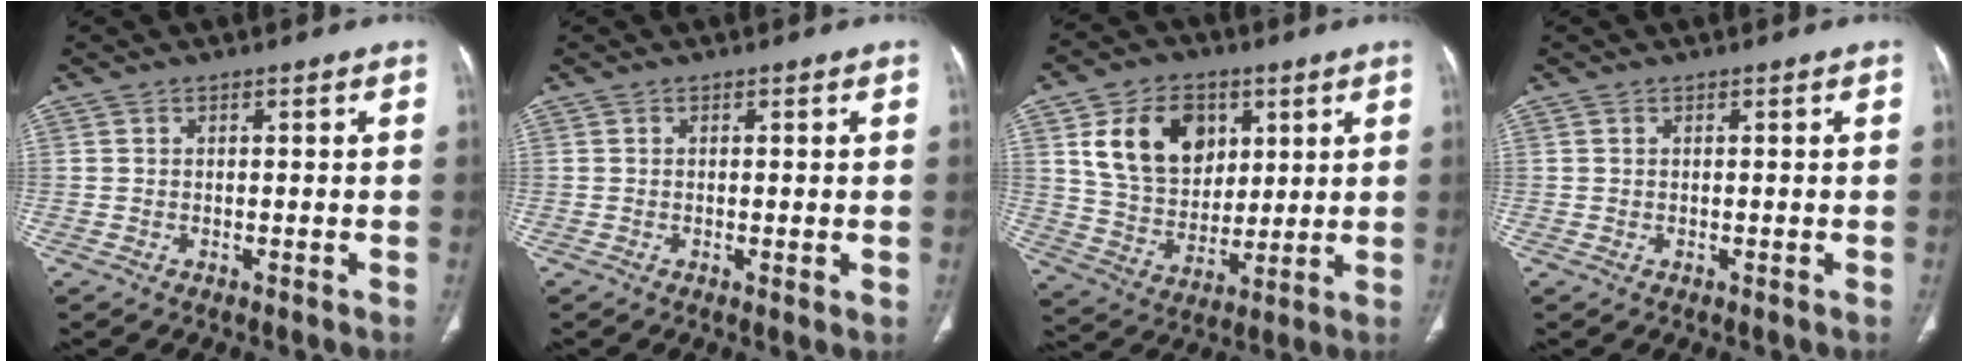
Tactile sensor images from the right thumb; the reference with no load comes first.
{"total": 1.3, "force": [-0.1, 0.3, 1.3], "torque": [-0.027, -0.007, -0.001]}
{"total": 15.9, "force": [5.7, 11.8, 9.0], "torque": [-0.113, -0.018, 0.110]}
{"total": 0.0}